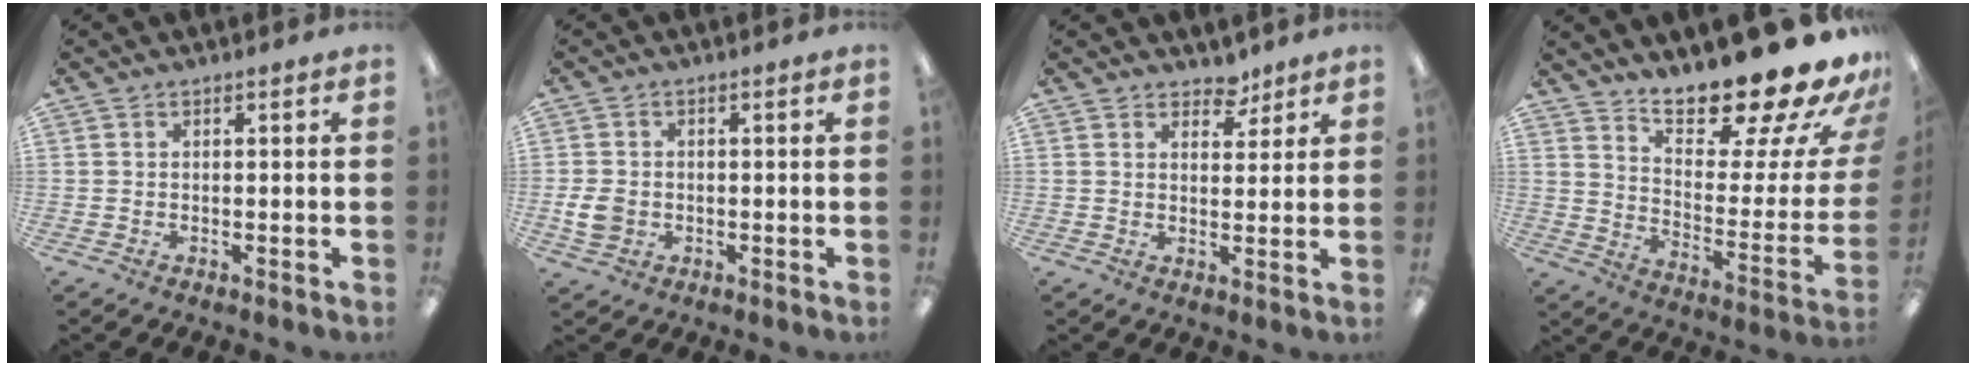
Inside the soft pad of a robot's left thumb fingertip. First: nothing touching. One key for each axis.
{"total": 4.7, "fx": -0.7, "fy": 3.8, "fz": 2.8, "tx": -0.052, "ty": 0.001, "tz": -0.013}
{"total": 4.5, "fx": 3.7, "fy": 2.4, "fz": 1.1, "tx": 0.002, "ty": -0.023, "tz": 0.062}
{"total": 20.8, "fx": 18.0, "fy": 3.8, "fz": 9.7, "tx": -0.121, "ty": -0.149, "tz": 0.286}